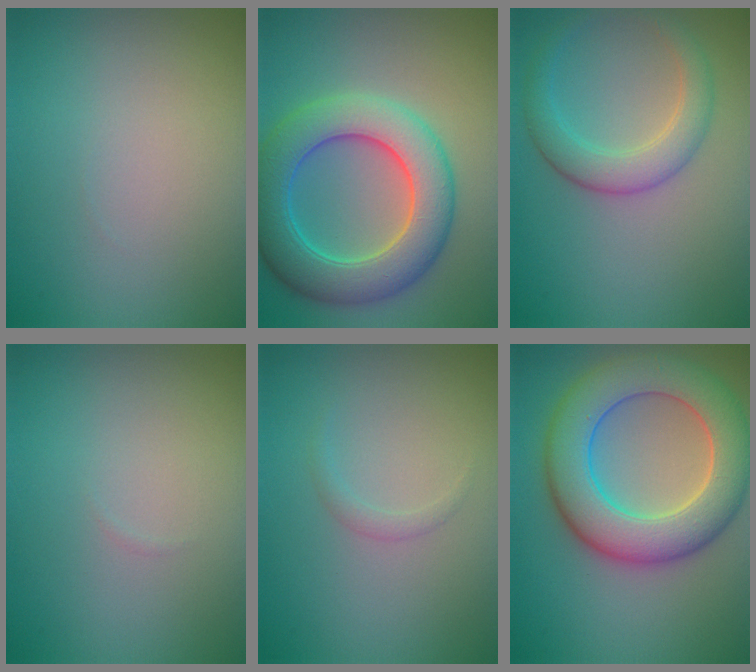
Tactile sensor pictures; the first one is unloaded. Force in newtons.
{"total": 8.4, "press": 8.4, "slide": 0.2}
{"total": 3.7, "press": 3.7, "slide": 0.2}
{"total": 0.0}
{"total": 0.9, "press": 0.9, "slide": 0.0}
{"total": 9.4, "press": 9.4, "slide": 0.4}